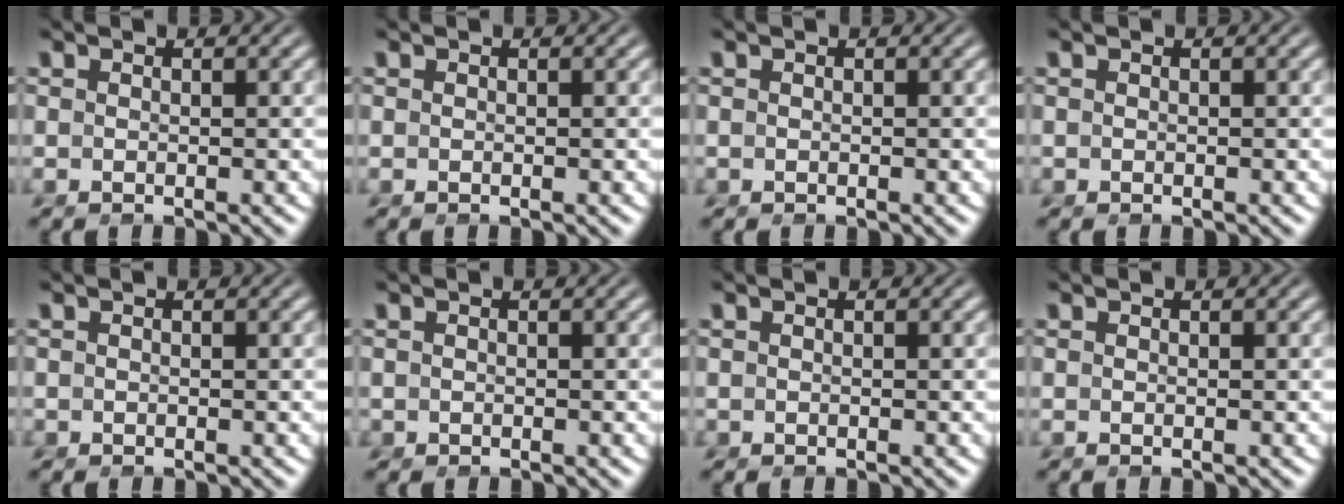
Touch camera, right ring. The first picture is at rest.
{"total": 0.0}
{"total": 0.5, "force": [-0.2, 0.5, 0.0], "torque": [-0.004, -0.007, -0.003]}
{"total": 0.5, "force": [-0.2, 0.5, 0.0], "torque": [-0.004, -0.007, -0.003]}
{"total": 0.9, "force": [-0.4, 0.8, 0.0], "torque": [-0.006, -0.010, -0.006]}
{"total": 1.3, "force": [-0.5, 1.2, 0.1], "torque": [-0.010, -0.012, -0.006]}
{"total": 0.7, "force": [-0.3, 0.6, 0.0], "torque": [-0.004, -0.008, -0.004]}
{"total": 0.0}